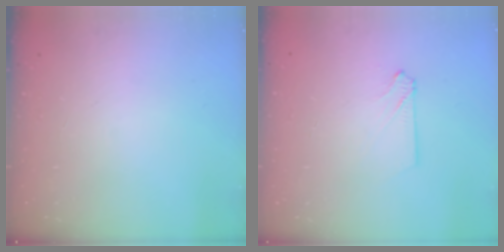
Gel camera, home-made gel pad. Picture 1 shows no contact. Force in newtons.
{"total": 3.0, "press": 3.0, "slide": 0.4}